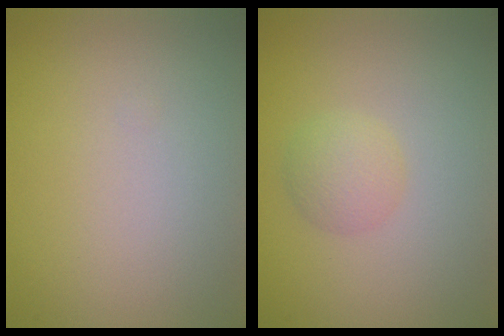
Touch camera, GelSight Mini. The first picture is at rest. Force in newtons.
{"total": 1.9, "press": 1.9, "slide": 0.1}